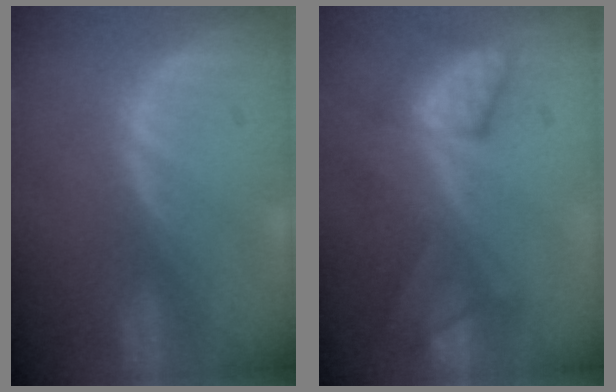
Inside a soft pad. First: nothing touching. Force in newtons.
{"total": 8.1, "press": 7.9, "slide": 1.8}